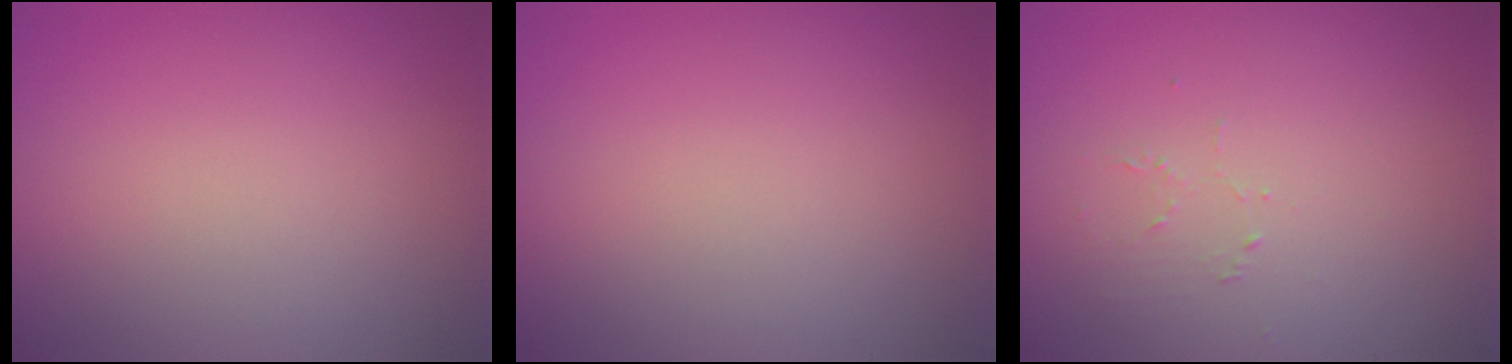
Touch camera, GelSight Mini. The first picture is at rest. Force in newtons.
{"total": 0.0}
{"total": 0.7, "press": 0.4, "slide": 0.6}